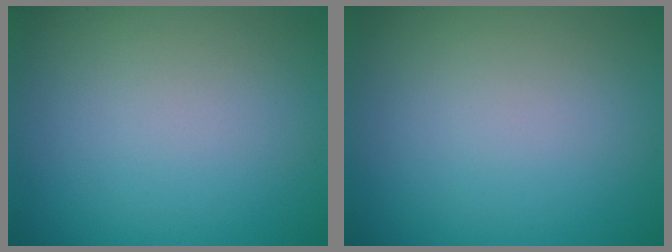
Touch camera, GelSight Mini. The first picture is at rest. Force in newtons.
{"total": 0.0}